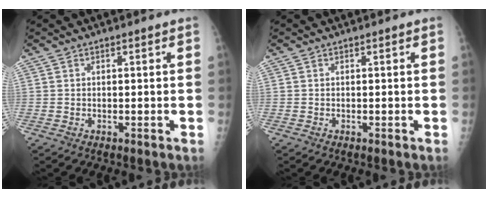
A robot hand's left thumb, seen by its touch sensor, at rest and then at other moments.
{"total": 0.0}